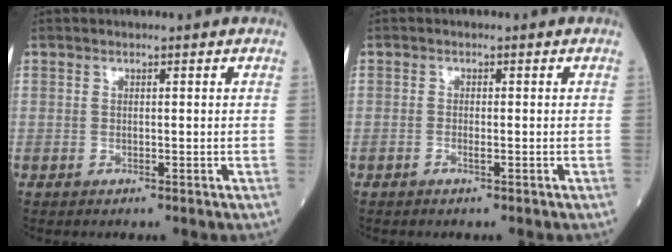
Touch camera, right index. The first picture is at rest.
{"total": 0.7, "force": [-0.4, 0.1, 0.5], "torque": [-0.013, 0.000, -0.009]}